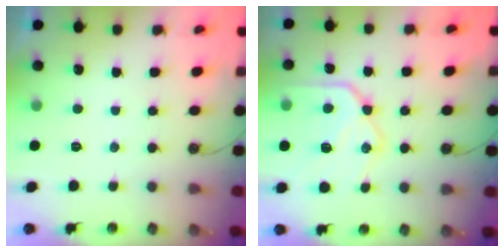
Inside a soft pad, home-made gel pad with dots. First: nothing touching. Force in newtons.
{"total": 19.2, "press": 19.1, "slide": 1.5}